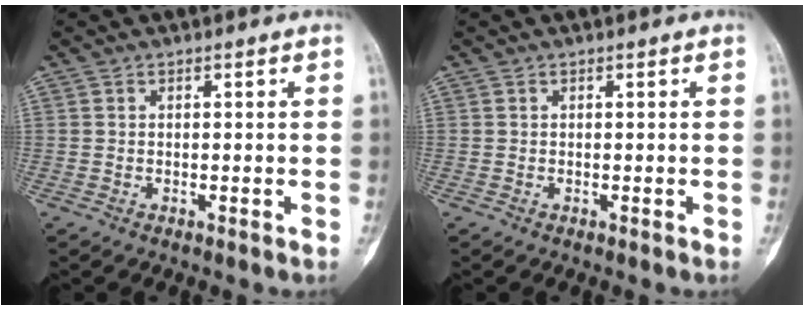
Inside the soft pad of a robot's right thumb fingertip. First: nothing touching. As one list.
[{"total": 0.0}]